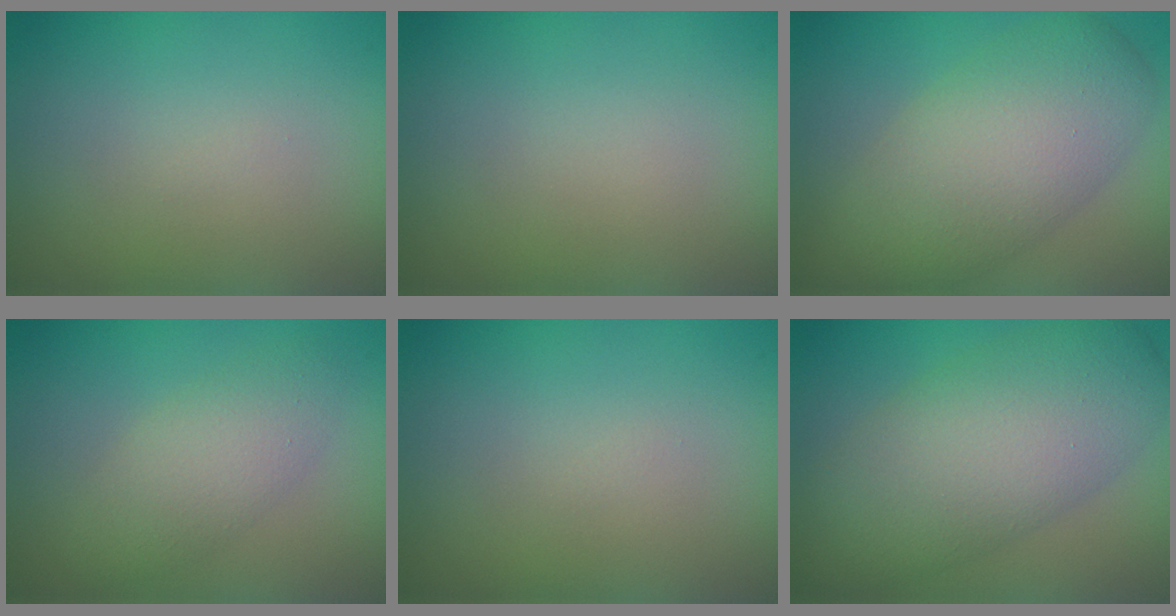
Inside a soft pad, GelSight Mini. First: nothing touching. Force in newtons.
{"total": 0.0}
{"total": 7.9, "press": 7.8, "slide": 0.5}
{"total": 3.1, "press": 3.1, "slide": 0.1}
{"total": 0.0}
{"total": 8.7, "press": 8.6, "slide": 0.3}